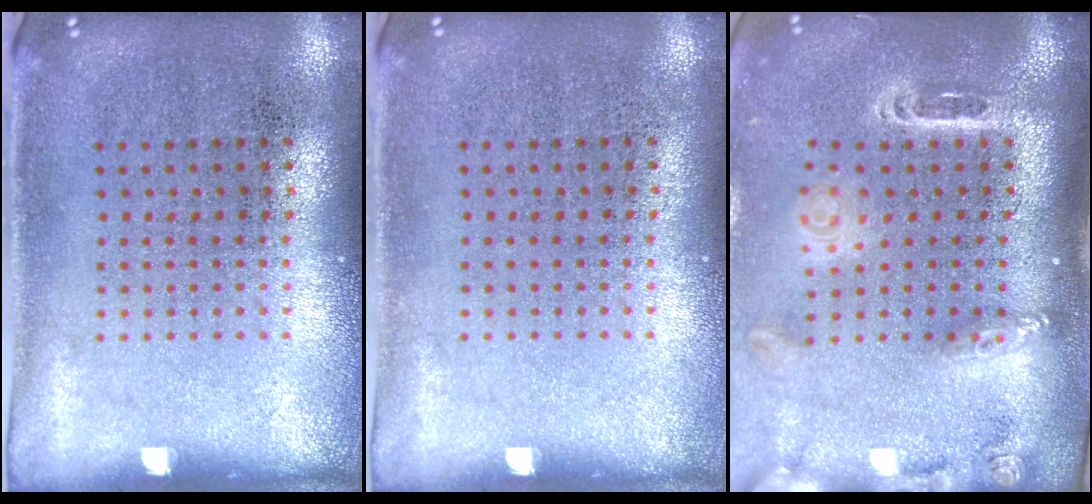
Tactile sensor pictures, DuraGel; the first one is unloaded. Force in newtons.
{"total": 0.0}
{"total": 2.6, "press": 1.8, "slide": 1.8}